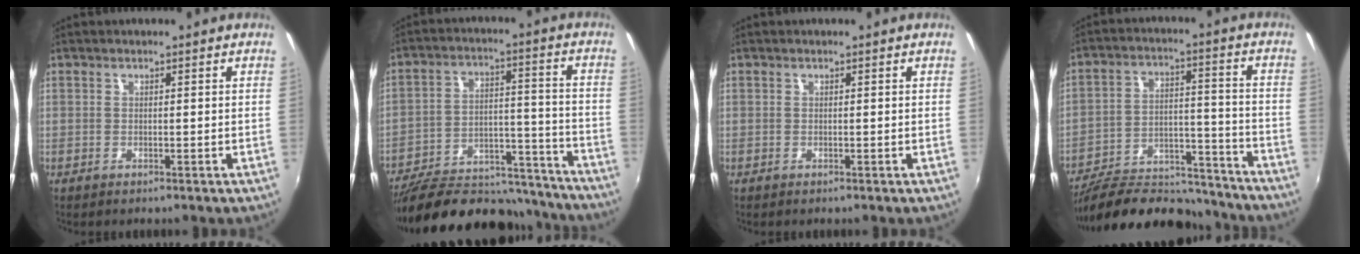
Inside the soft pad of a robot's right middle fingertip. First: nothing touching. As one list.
[{"total": 27.1, "force": [-23.1, 9.2, 10.7], "torque": [-0.192, 0.018, -0.307]}, {"total": 0.0}, {"total": 23.3, "force": [-20.3, 7.3, 8.8], "torque": [-0.158, 0.023, -0.285]}]